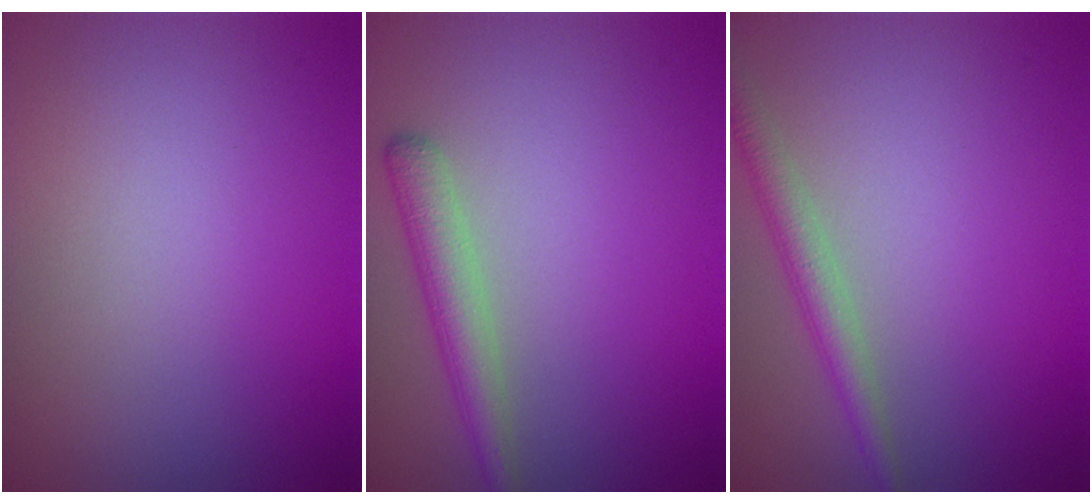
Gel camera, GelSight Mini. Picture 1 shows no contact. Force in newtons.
{"total": 2.8, "press": 2.8, "slide": 0.2}
{"total": 2.5, "press": 2.5, "slide": 0.1}